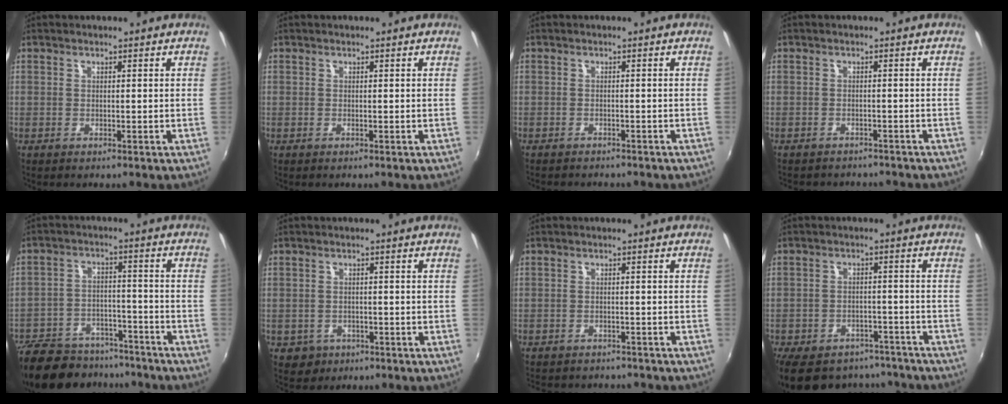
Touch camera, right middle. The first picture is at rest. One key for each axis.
{"total": 0.0}
{"total": 3.7, "fx": -3.4, "fy": 0.9, "fz": 1.1, "tx": -0.030, "ty": -0.011, "tz": -0.048}
{"total": 5.9, "fx": -5.3, "fy": 1.8, "fz": 1.6, "tx": -0.043, "ty": -0.020, "tz": -0.077}
{"total": 21.1, "fx": -17.0, "fy": 9.4, "fz": 8.2, "tx": -0.198, "ty": 0.002, "tz": -0.246}
{"total": 4.1, "fx": -1.7, "fy": 3.6, "fz": 1.1, "tx": -0.033, "ty": -0.002, "tz": -0.019}
{"total": 7.1, "fx": -6.5, "fy": 2.2, "fz": 2.0, "tx": -0.054, "ty": -0.019, "tz": -0.093}
{"total": 18.9, "fx": -15.0, "fy": 9.0, "fz": 7.1, "tx": -0.168, "ty": 0.011, "tz": -0.197}